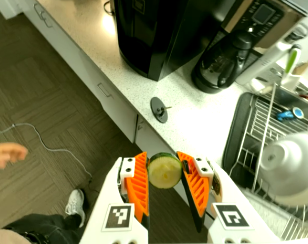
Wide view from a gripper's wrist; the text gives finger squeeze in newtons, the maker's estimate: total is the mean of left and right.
{"total": 11.0, "left": 11.2, "right": 10.7}